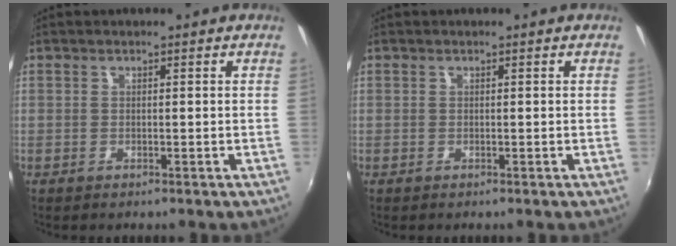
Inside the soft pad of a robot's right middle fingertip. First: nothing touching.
{"total": 0.0}